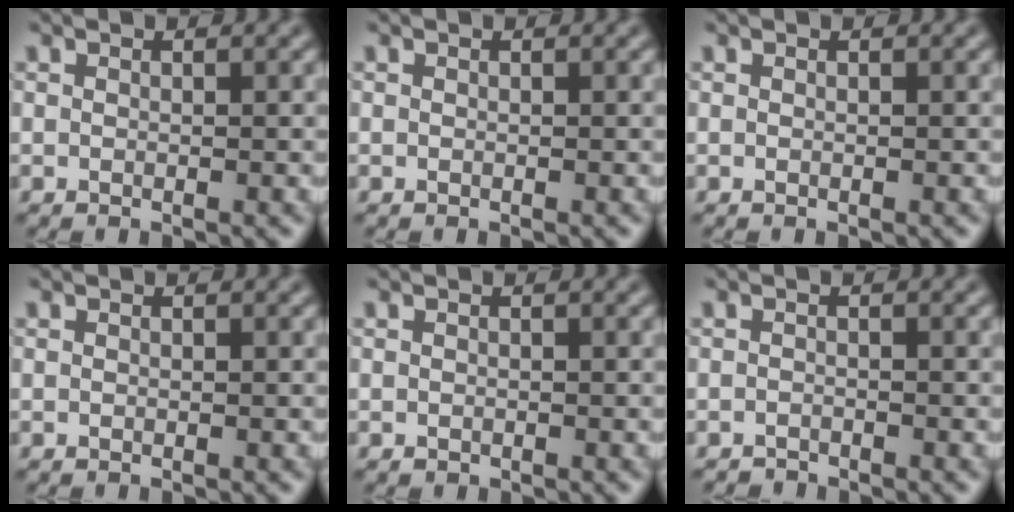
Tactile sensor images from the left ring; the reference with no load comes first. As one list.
[{"total": 0.0}, {"total": 0.0}, {"total": 0.0}, {"total": 0.0}, {"total": 0.8, "force": [-0.8, 0.1, -0.1], "torque": [0.004, 0.003, -0.016]}]